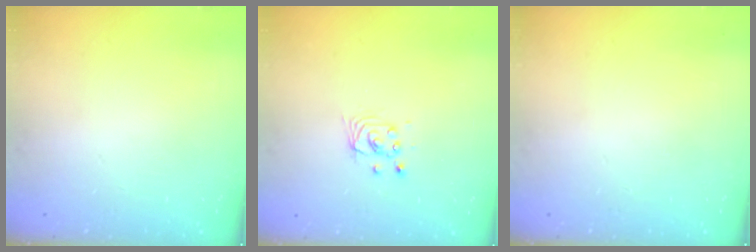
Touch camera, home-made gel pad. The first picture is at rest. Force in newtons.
{"total": 2.7, "press": 2.7, "slide": 0.2}
{"total": 0.0}